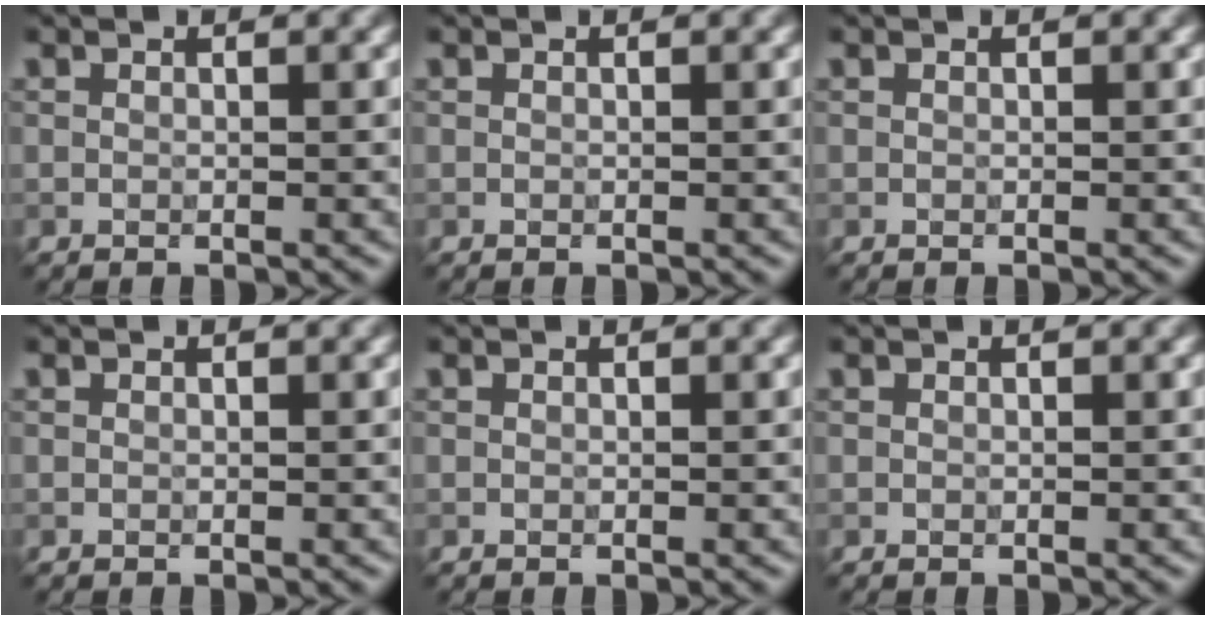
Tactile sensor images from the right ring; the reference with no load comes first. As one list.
[{"total": 0.0}, {"total": 0.0}, {"total": 0.0}, {"total": 0.0}, {"total": 0.0}]